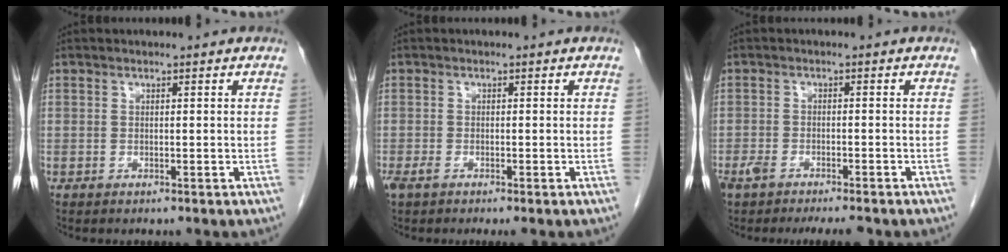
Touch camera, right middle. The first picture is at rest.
{"total": 2.6, "force": [-1.8, 0.7, 1.8], "torque": [-0.033, -0.007, -0.029]}
{"total": 7.3, "force": [-5.9, 1.7, 3.9], "torque": [-0.059, -0.004, -0.089]}